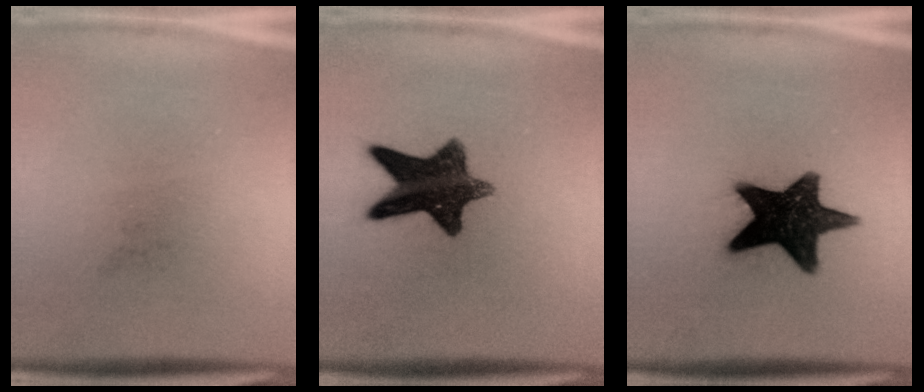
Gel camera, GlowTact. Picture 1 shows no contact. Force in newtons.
{"total": 11.8}
{"total": 15.4}